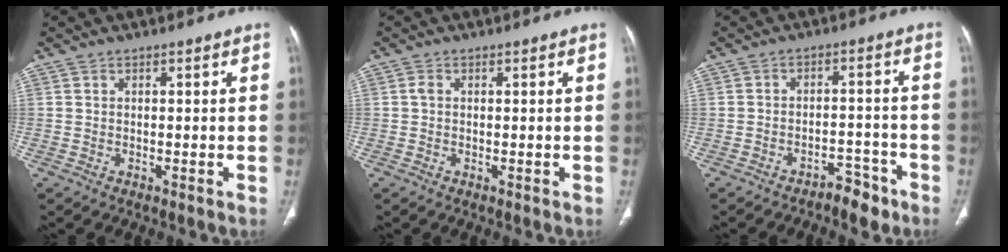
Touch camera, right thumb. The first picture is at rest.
{"total": 0.8, "force": [0.0, 0.5, 0.6], "torque": [-0.015, 0.000, -0.003]}
{"total": 5.0, "force": [-3.9, 2.4, 2.1], "torque": [-0.016, 0.039, -0.055]}